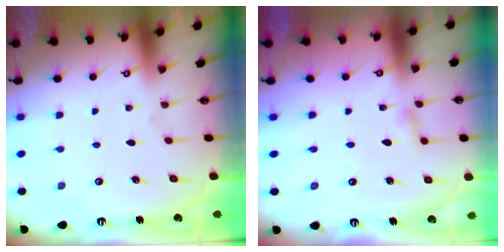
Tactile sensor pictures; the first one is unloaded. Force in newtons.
{"total": 2.0, "press": 2.0, "slide": 0.2}